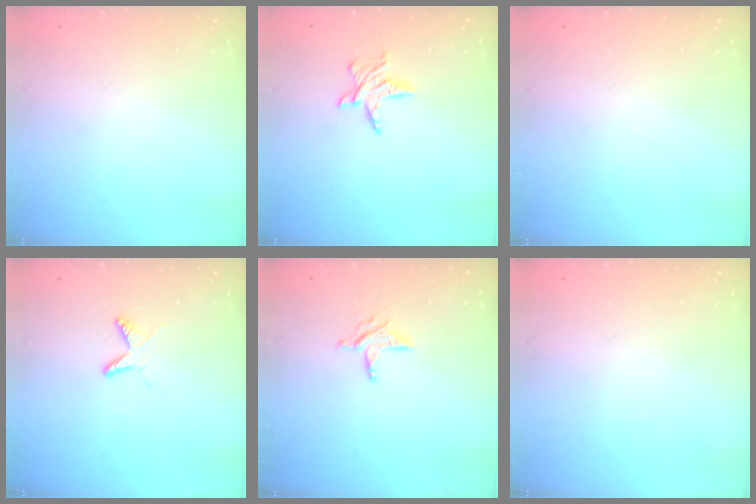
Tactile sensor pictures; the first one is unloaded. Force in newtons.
{"total": 5.6, "press": 5.6, "slide": 0.4}
{"total": 0.0}
{"total": 5.7, "press": 5.7, "slide": 0.6}
{"total": 6.5, "press": 6.5, "slide": 0.2}
{"total": 0.0}